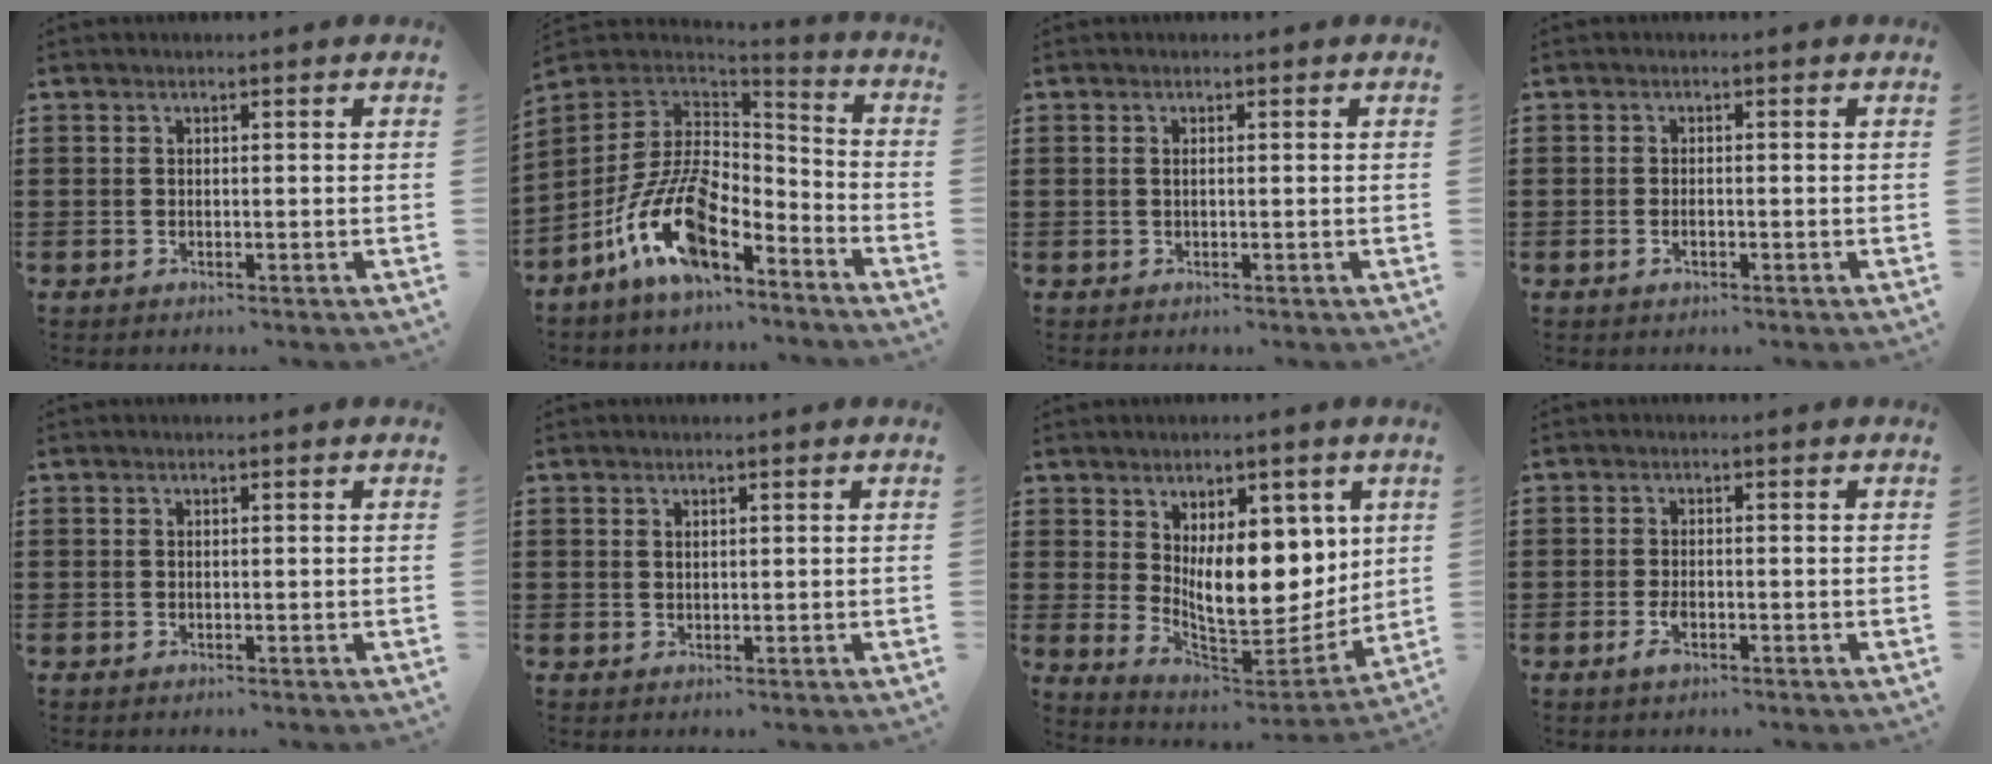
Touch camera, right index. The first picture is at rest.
{"total": 14.9, "force": [-7.8, 7.2, 10.5], "torque": [-0.230, 0.020, -0.147]}
{"total": 0.7, "force": [0.0, 0.3, 0.6], "torque": [-0.014, -0.001, 0.001]}
{"total": 1.2, "force": [-0.4, 0.4, 1.1], "torque": [-0.022, -0.004, -0.006]}
{"total": 0.0}
{"total": 0.9, "force": [0.6, 0.5, 0.3], "torque": [-0.008, 0.003, 0.012]}
{"total": 11.6, "force": [3.3, 6.9, 8.8], "torque": [-0.111, -0.031, 0.059]}
{"total": 2.4, "force": [-1.0, 0.8, 2.1], "torque": [-0.047, -0.007, -0.019]}